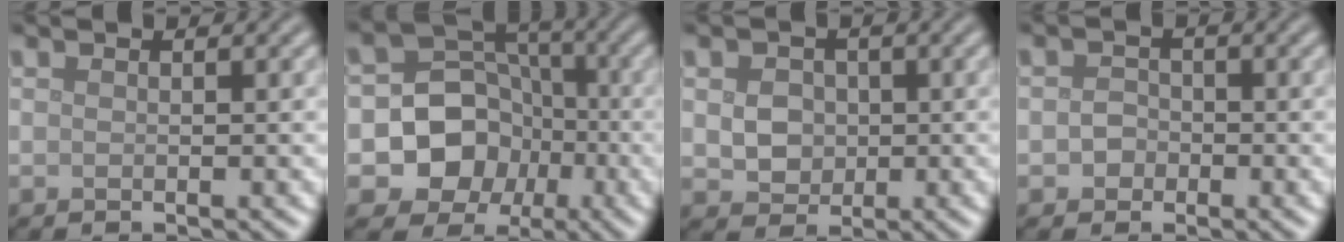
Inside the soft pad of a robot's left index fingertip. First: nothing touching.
{"total": 7.9, "force": [-2.3, 7.1, 2.6], "torque": [-0.017, 0.009, -0.066]}
{"total": 3.1, "force": [0.3, 2.7, 1.6], "torque": [-0.029, 0.002, -0.001]}
{"total": 1.5, "force": [-0.4, 1.4, 0.5], "torque": [-0.006, 0.001, -0.012]}